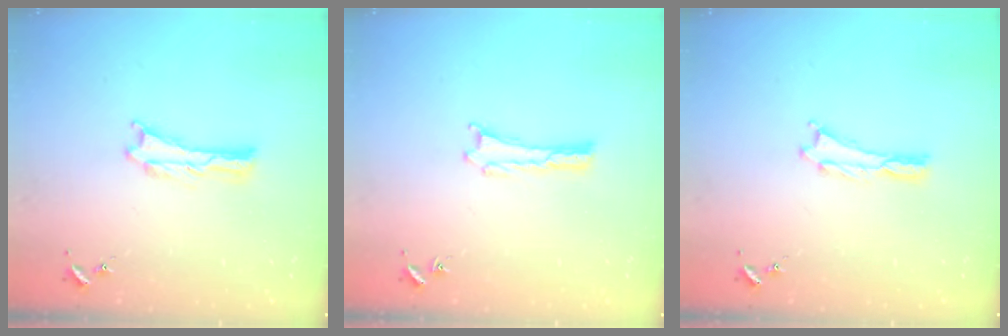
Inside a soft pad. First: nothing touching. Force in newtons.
{"total": 0.0}
{"total": 0.0}